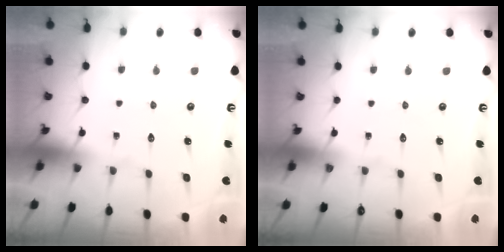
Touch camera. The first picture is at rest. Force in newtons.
{"total": 0.0}